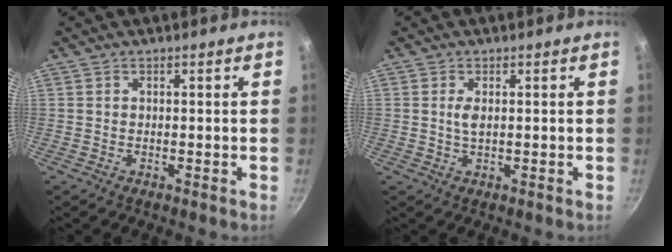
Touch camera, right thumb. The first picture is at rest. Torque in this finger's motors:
{"motor_torque": [0.85, 0.54, 0.30, -0.23, 0.05]}